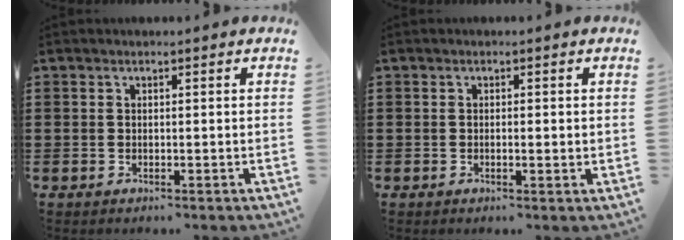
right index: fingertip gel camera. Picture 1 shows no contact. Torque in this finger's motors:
{"motor_torque": [-0.38, 0.63, 0.00, -0.01]}